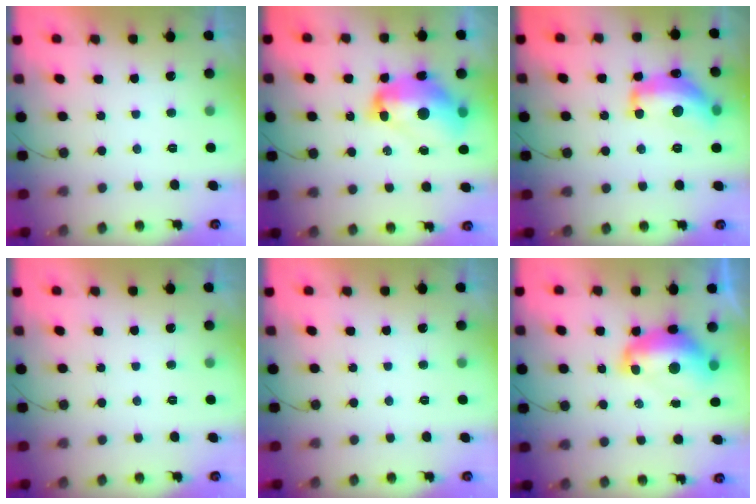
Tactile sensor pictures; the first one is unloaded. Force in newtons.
{"total": 16.7, "press": 16.6, "slide": 1.8}
{"total": 15.5, "press": 15.5, "slide": 0.6}
{"total": 0.0}
{"total": 0.0}
{"total": 12.6, "press": 12.6, "slide": 1.1}